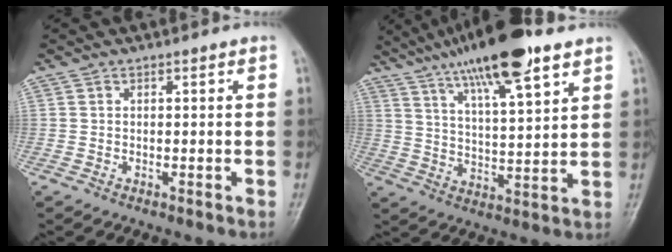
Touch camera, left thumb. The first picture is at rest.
{"total": 17.8, "force": [11.5, 3.6, 13.1], "torque": [-0.211, -0.034, 0.198]}